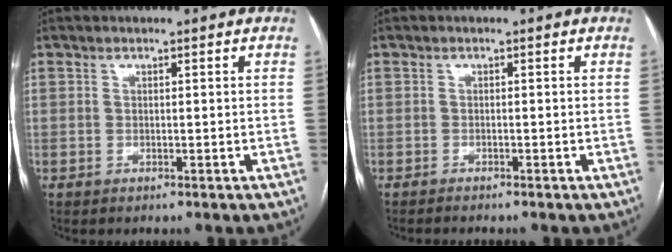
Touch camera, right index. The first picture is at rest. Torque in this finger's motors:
{"motor_torque": [-0.08, -0.08, -0.03, 0.01]}